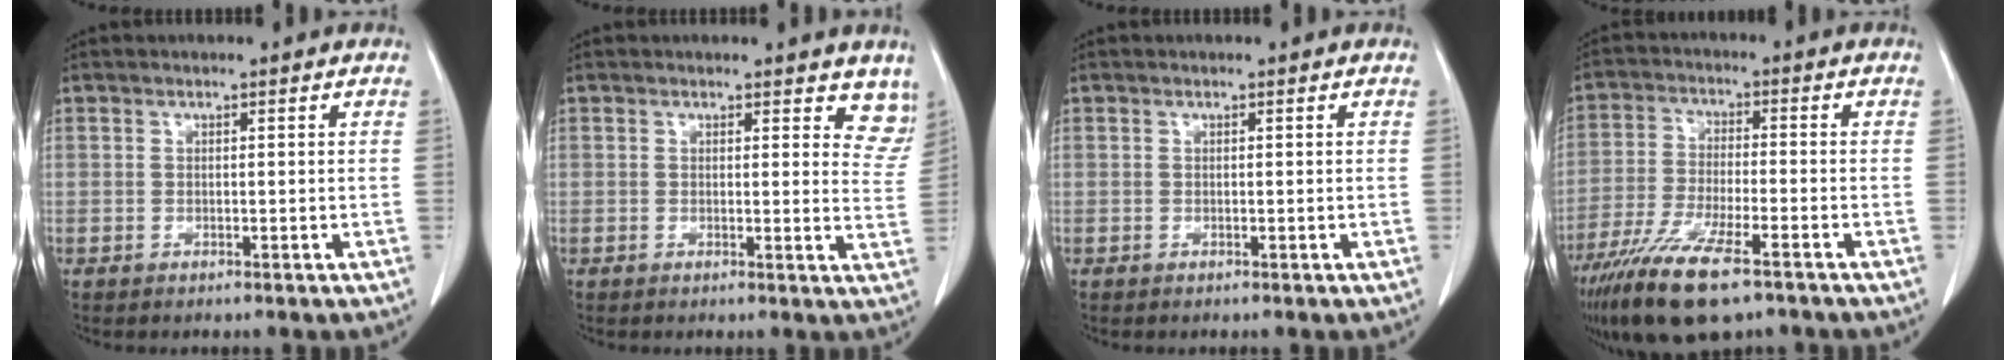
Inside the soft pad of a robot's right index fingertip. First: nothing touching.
{"total": 7.2, "force": [6.3, 2.7, 2.2], "torque": [0.006, -0.023, 0.043]}
{"total": 0.0}
{"total": 13.1, "force": [-8.8, 2.6, 9.4], "torque": [-0.184, -0.034, -0.152]}